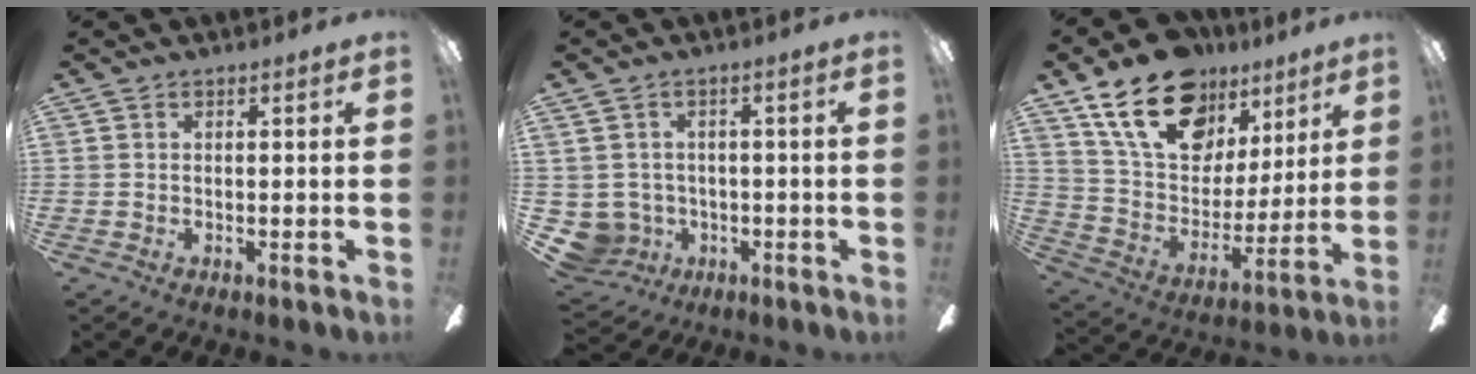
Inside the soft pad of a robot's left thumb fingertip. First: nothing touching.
{"total": 5.4, "force": [-0.4, 5.3, 0.8], "torque": [-0.058, -0.002, -0.006]}
{"total": 22.2, "force": [13.5, 13.5, 11.2], "torque": [-0.199, -0.061, 0.249]}